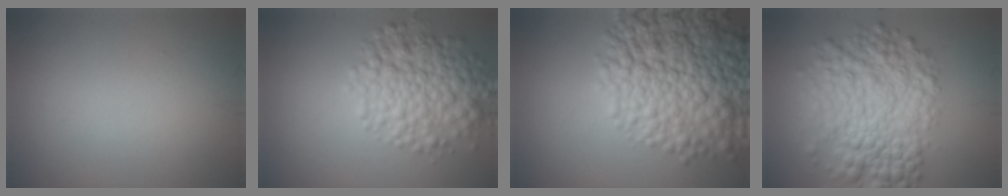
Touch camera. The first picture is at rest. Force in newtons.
{"total": 5.9, "press": 5.9, "slide": 0.1}
{"total": 9.9, "press": 9.9, "slide": 0.4}
{"total": 8.4, "press": 8.4, "slide": 0.1}